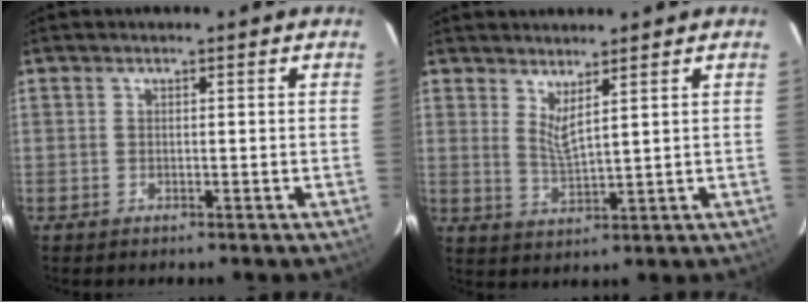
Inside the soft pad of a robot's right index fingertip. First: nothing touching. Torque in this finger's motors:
{"motor_torque": [-0.14, 0.02, 0.05, 0.05]}